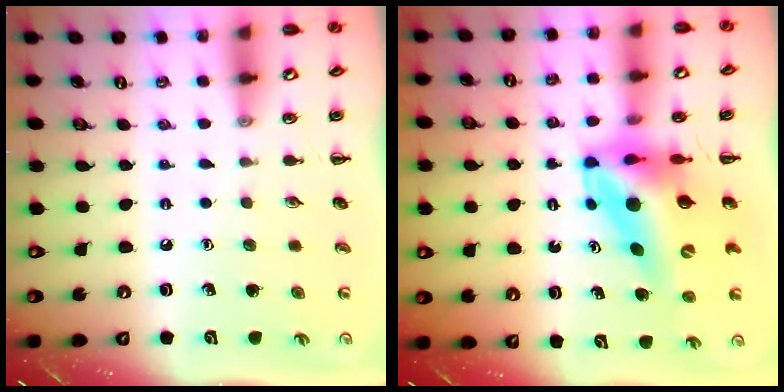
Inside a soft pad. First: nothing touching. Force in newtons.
{"total": 12.3, "press": 11.8, "slide": 3.6}